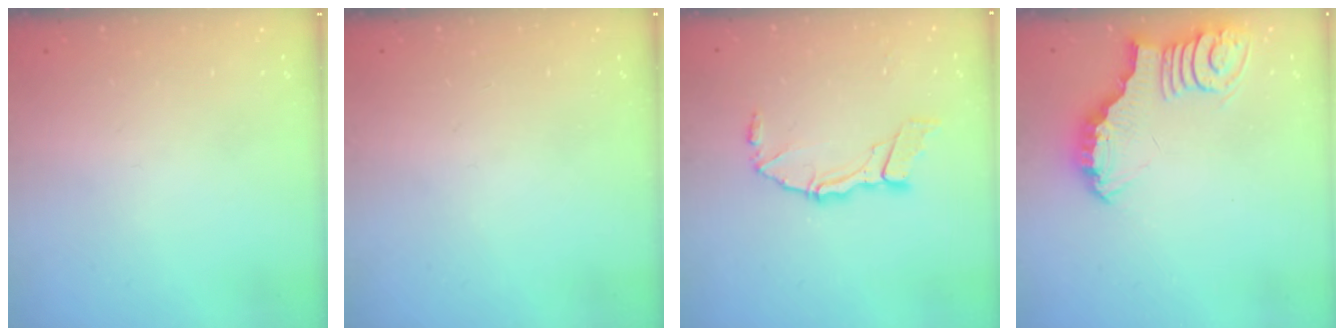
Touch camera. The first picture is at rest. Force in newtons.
{"total": 0.0}
{"total": 10.1, "press": 10.1, "slide": 1.1}
{"total": 4.5, "press": 4.4, "slide": 0.4}